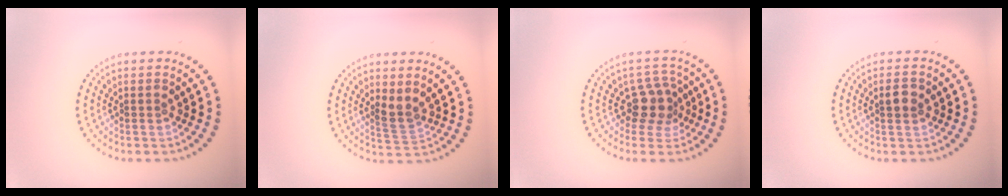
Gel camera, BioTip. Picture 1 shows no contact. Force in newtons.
{"total": 2.0, "press": 1.6, "slide": 1.2}
{"total": 2.9, "press": 2.3, "slide": 1.7}
{"total": 1.7, "press": 1.7, "slide": 0.3}